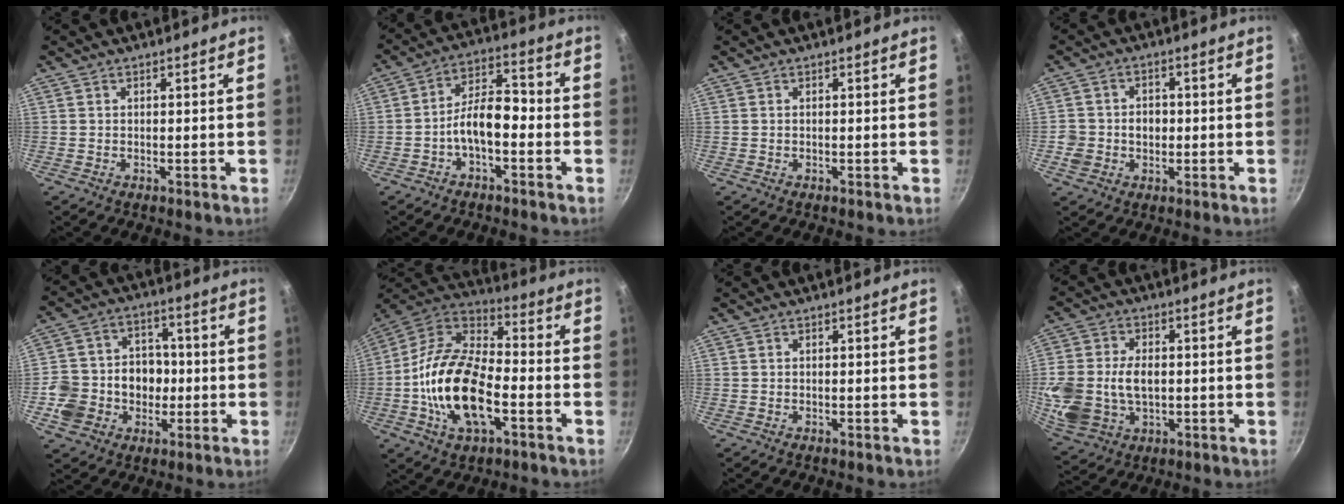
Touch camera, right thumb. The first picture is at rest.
{"total": 8.2, "force": [-2.8, 4.0, 6.6], "torque": [-0.098, 0.045, -0.057]}
{"total": 0.0}
{"total": 5.7, "force": [-0.7, 5.0, 2.6], "torque": [-0.020, 0.011, -0.015]}
{"total": 13.4, "force": [-2.3, 11.7, 6.1], "torque": [-0.082, 0.036, -0.042]}
{"total": 20.0, "force": [-5.2, 10.4, 16.3], "torque": [-0.293, 0.034, -0.114]}
{"total": 0.0}
{"total": 15.5, "force": [-0.4, 11.2, 10.6], "torque": [-0.224, 0.005, 0.002]}